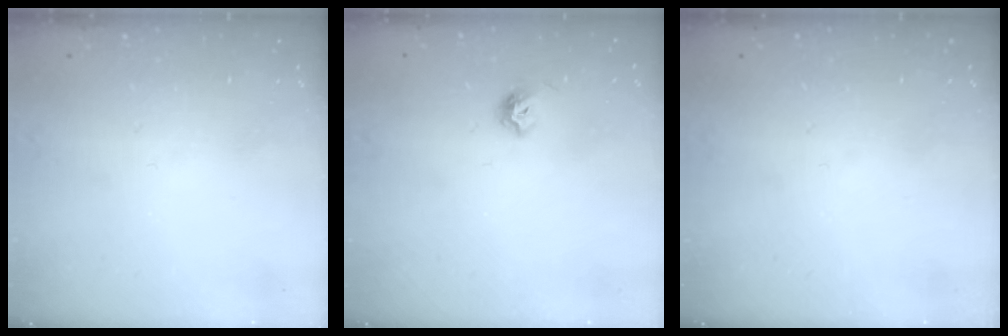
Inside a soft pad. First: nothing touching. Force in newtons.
{"total": 5.9, "press": 5.9, "slide": 0.8}
{"total": 0.0}